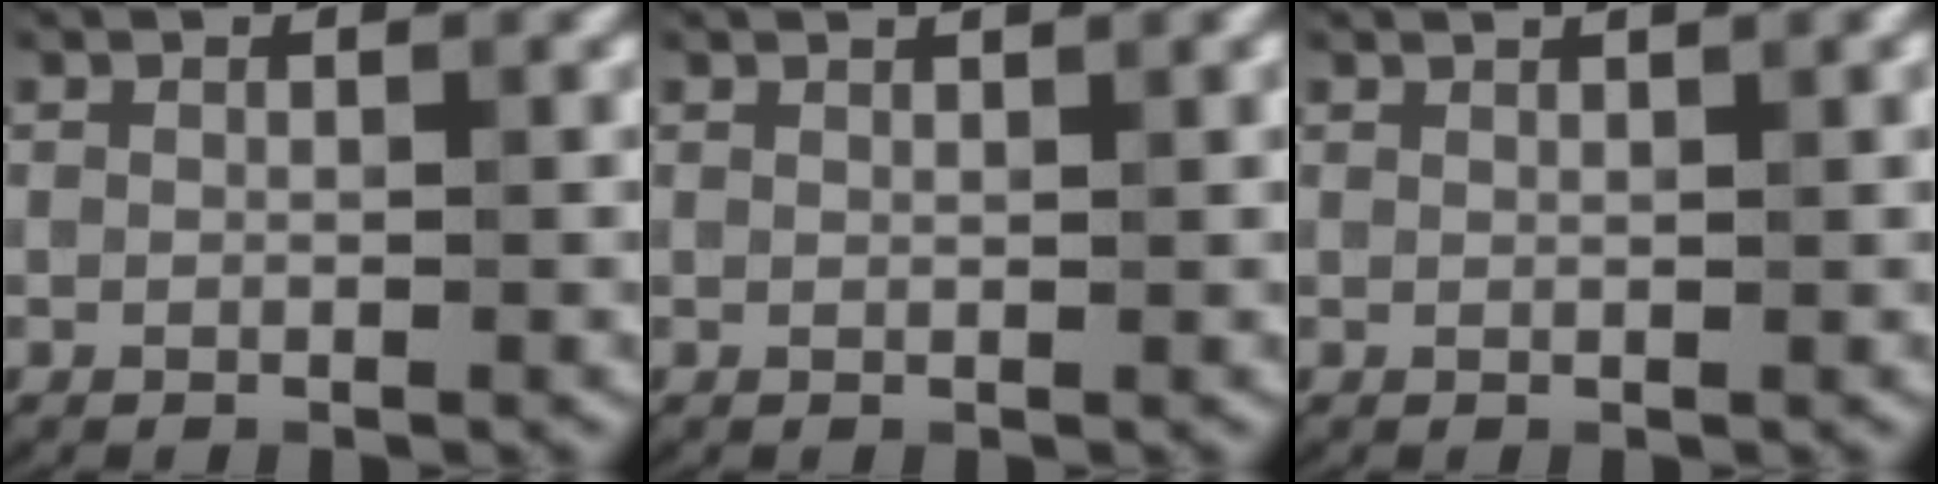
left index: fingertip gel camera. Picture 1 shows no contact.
{"total": 1.6, "force": [1.1, 0.4, 1.1], "torque": [-0.006, 0.001, 0.011]}
{"total": 2.2, "force": [1.3, 0.7, 1.6], "torque": [-0.009, 0.002, 0.011]}